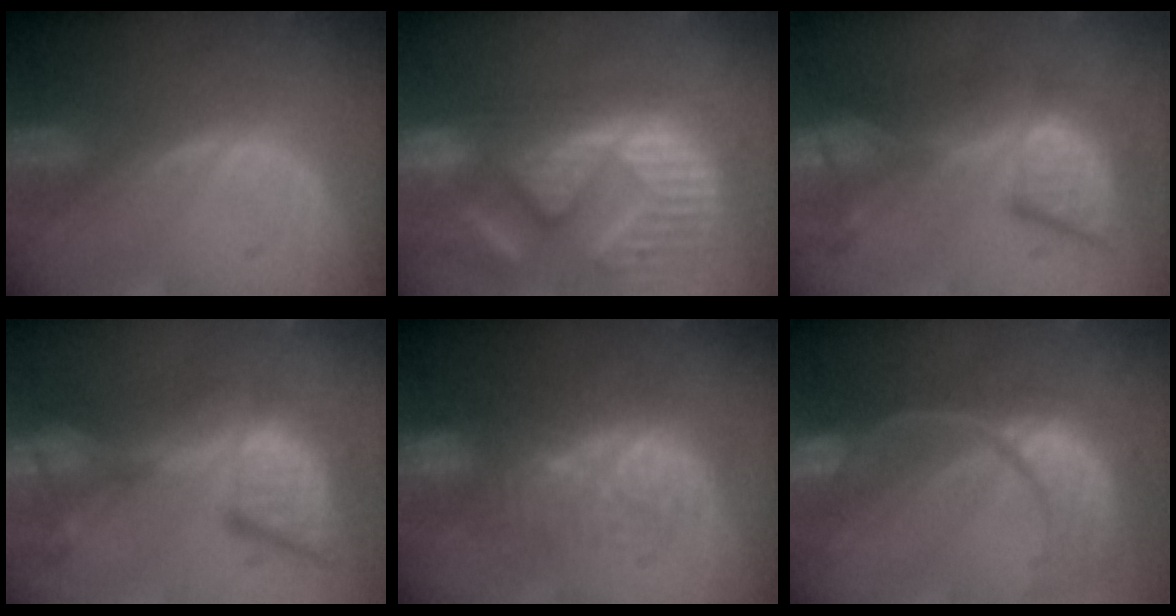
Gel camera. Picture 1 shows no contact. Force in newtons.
{"total": 14.9, "press": 12.4, "slide": 8.2}
{"total": 11.0, "press": 10.3, "slide": 3.8}
{"total": 13.0, "press": 11.4, "slide": 6.3}
{"total": 9.1, "press": 8.6, "slide": 2.8}
{"total": 12.6, "press": 10.1, "slide": 7.4}